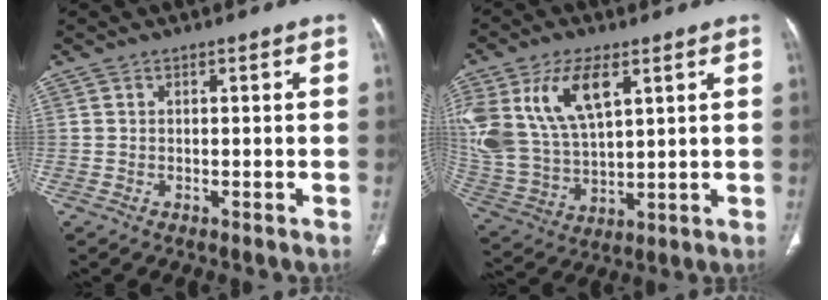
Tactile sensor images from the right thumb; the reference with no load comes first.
{"total": 18.9, "force": [7.7, 10.1, 14.0], "torque": [-0.297, -0.020, 0.156]}